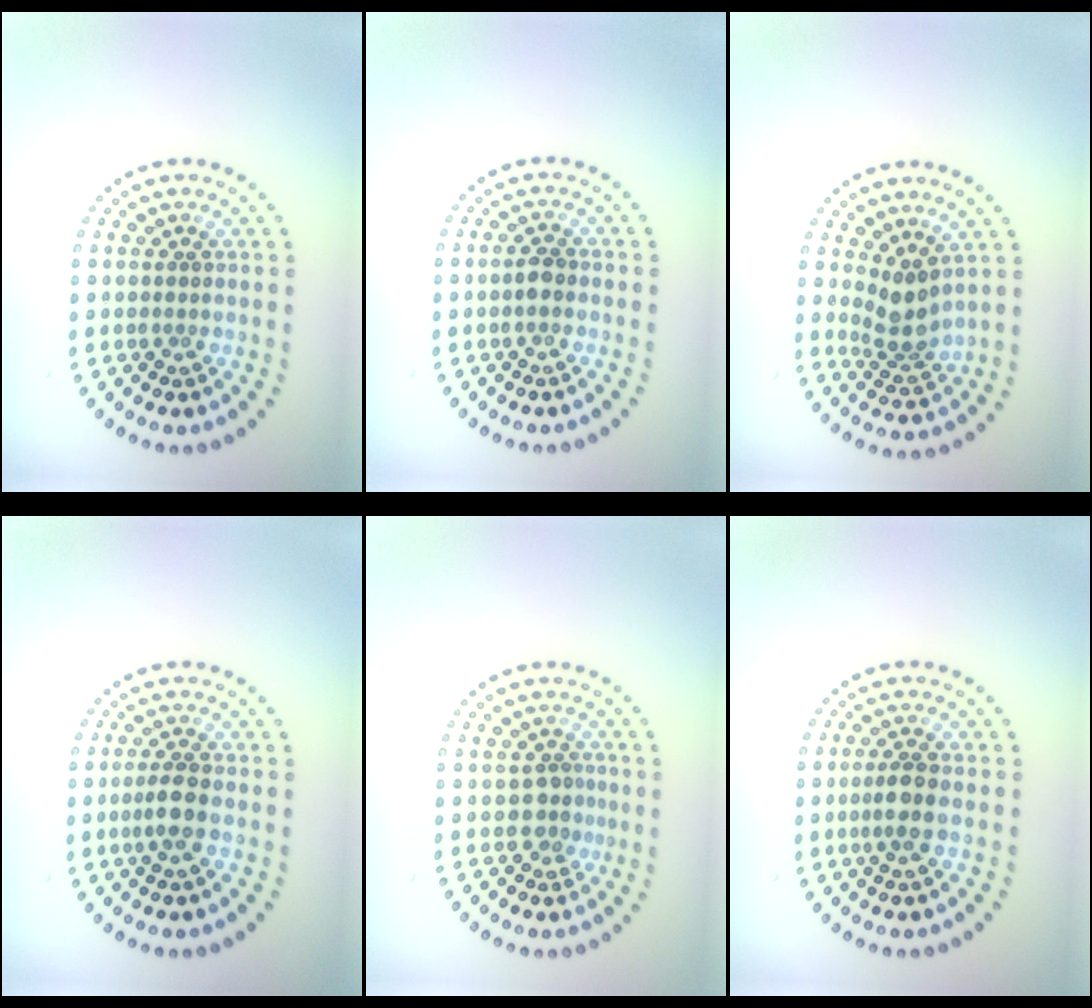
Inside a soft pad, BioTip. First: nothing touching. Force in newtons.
{"total": 1.3, "press": 1.3, "slide": 0.2}
{"total": 2.9, "press": 2.2, "slide": 1.8}
{"total": 2.0, "press": 1.8, "slide": 0.9}
{"total": 1.8, "press": 1.4, "slide": 1.2}
{"total": 1.9, "press": 1.8, "slide": 0.7}